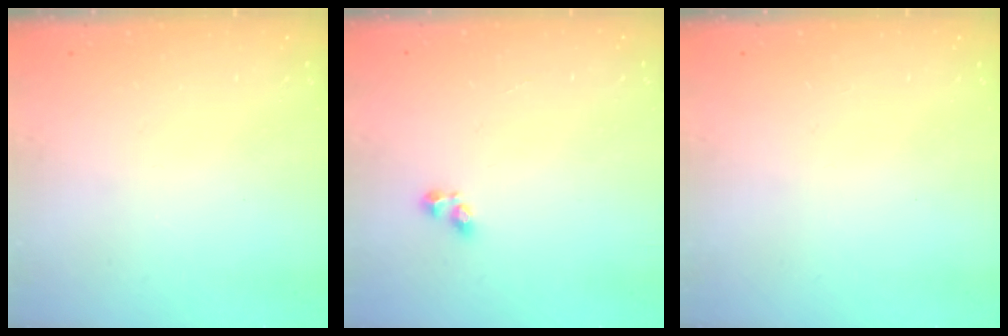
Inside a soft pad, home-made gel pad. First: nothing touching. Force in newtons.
{"total": 3.1, "press": 3.1, "slide": 0.3}
{"total": 0.0}